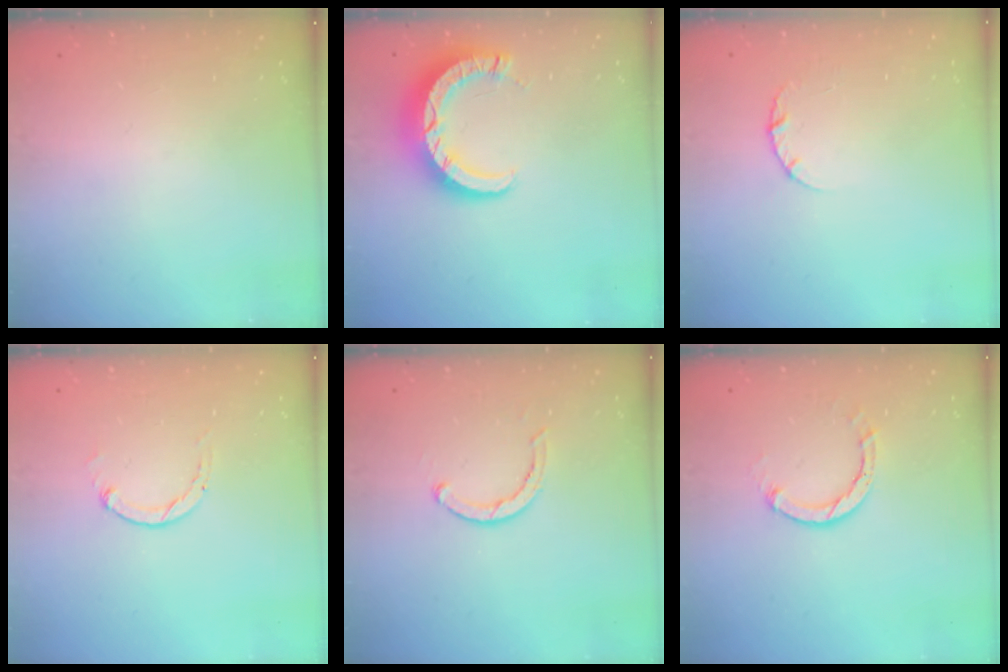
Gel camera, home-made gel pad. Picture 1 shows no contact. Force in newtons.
{"total": 8.5, "press": 8.4, "slide": 0.8}
{"total": 2.6, "press": 2.6, "slide": 0.3}
{"total": 1.2, "press": 1.2, "slide": 0.3}
{"total": 3.7, "press": 3.7, "slide": 0.7}
{"total": 3.0, "press": 3.0, "slide": 0.4}